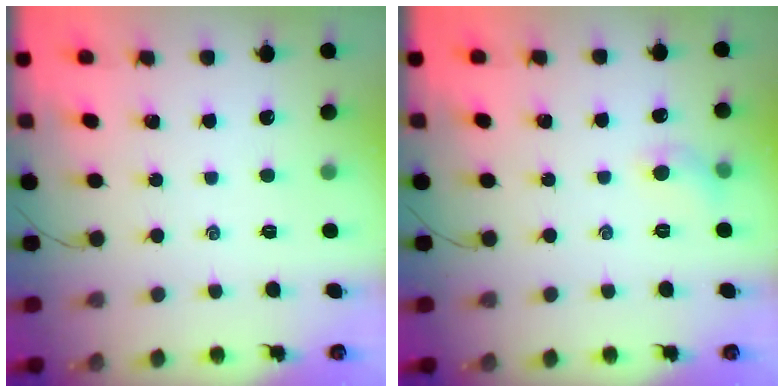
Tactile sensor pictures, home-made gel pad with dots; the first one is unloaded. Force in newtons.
{"total": 5.9, "press": 5.6, "slide": 1.8}